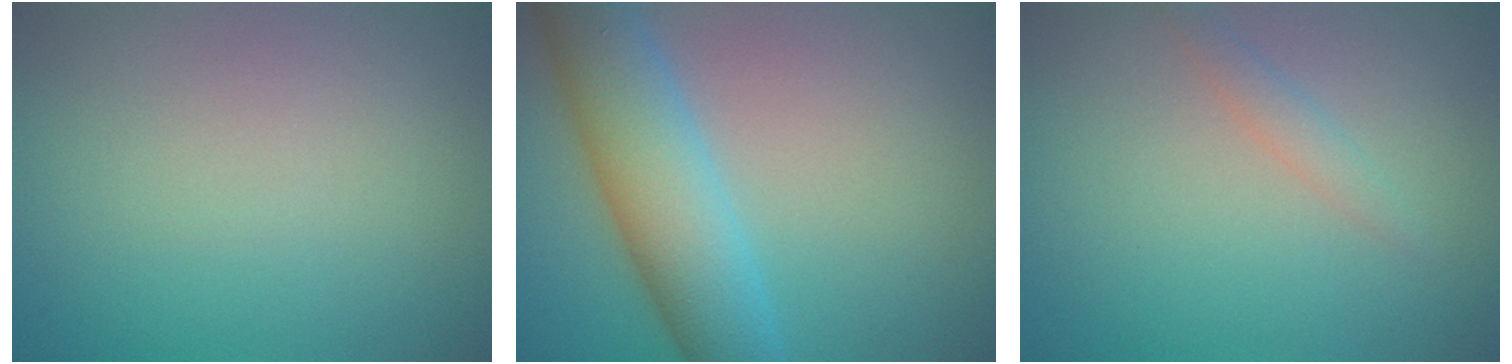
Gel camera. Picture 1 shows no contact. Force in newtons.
{"total": 7.4, "press": 7.4, "slide": 0.7}
{"total": 1.3, "press": 1.3, "slide": 0.0}